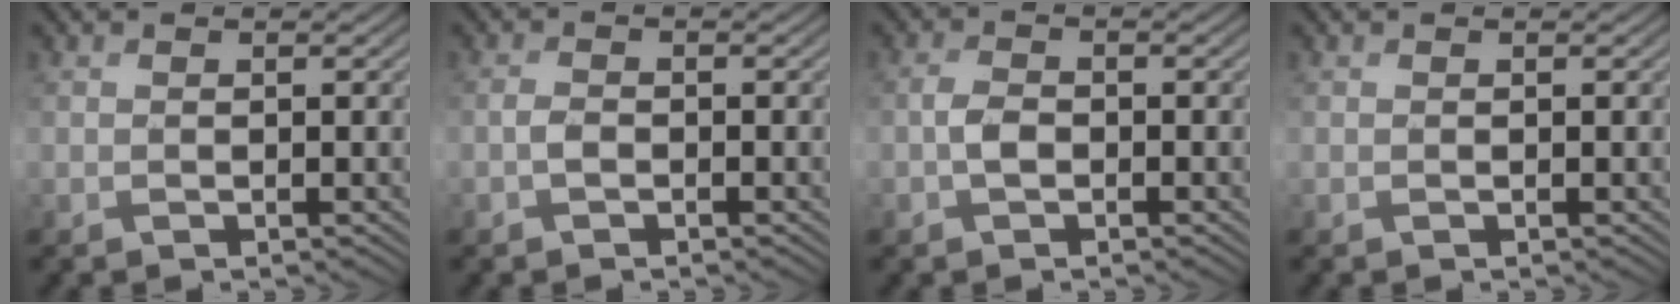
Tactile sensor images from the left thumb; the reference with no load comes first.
{"total": 1.3, "force": [-0.7, 0.7, 0.8], "torque": [-0.018, 0.002, -0.016]}
{"total": 2.0, "force": [-0.8, 1.2, 1.4], "torque": [-0.032, 0.004, -0.020]}
{"total": 0.0}